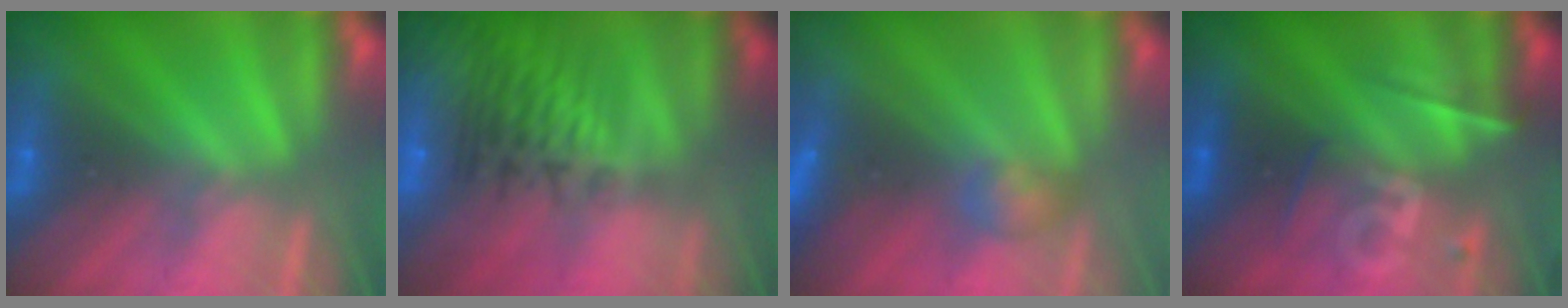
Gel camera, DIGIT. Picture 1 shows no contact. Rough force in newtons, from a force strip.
{"total": 12.7}
{"total": 2.9}
{"total": 2.3}